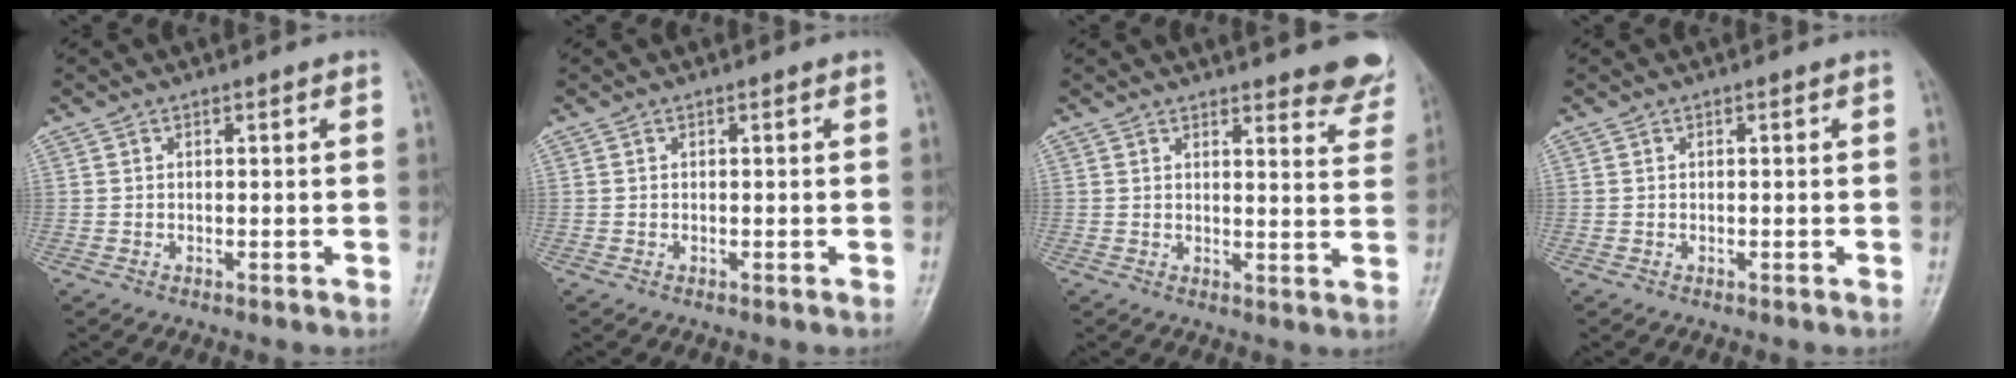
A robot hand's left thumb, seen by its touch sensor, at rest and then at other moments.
{"total": 0.0}
{"total": 9.9, "force": [8.6, 2.6, 4.2], "torque": [-0.012, -0.049, 0.084]}
{"total": 0.0}